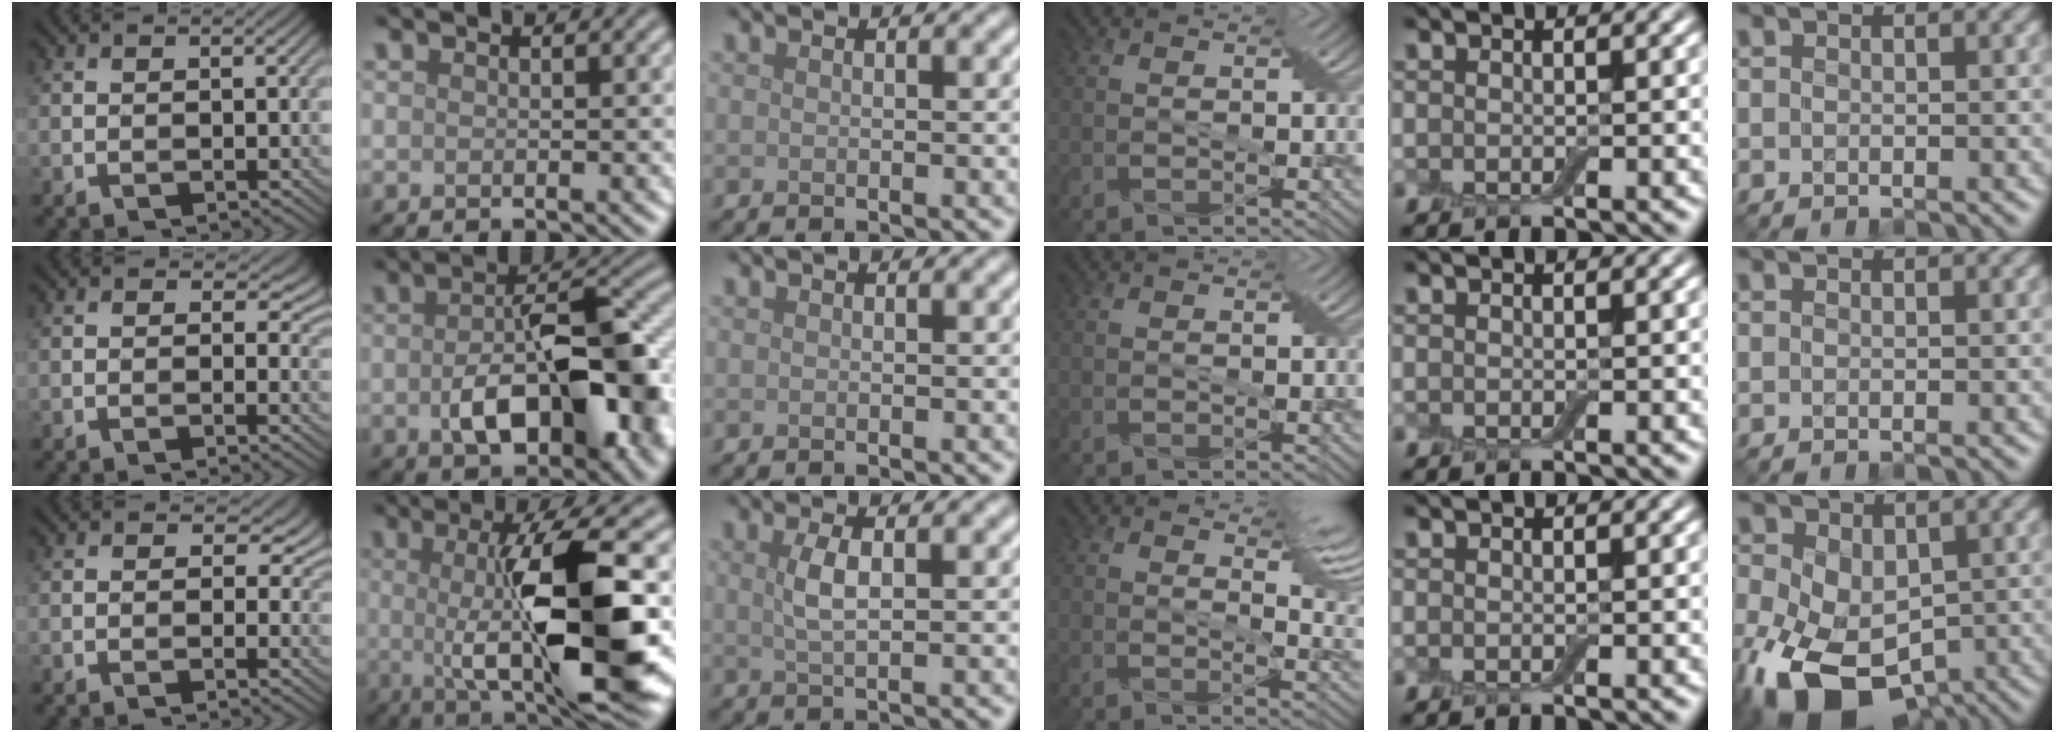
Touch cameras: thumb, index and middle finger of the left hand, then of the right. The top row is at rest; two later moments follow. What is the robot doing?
{"motion": "wrap", "object": "cling film"}